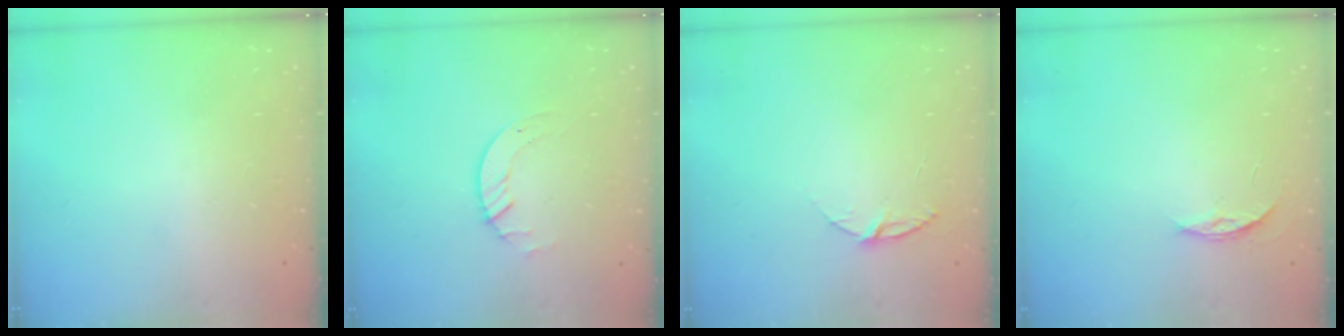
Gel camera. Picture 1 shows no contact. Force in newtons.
{"total": 2.6, "press": 2.6, "slide": 0.3}
{"total": 5.9, "press": 5.8, "slide": 0.6}
{"total": 3.5, "press": 3.5, "slide": 0.4}